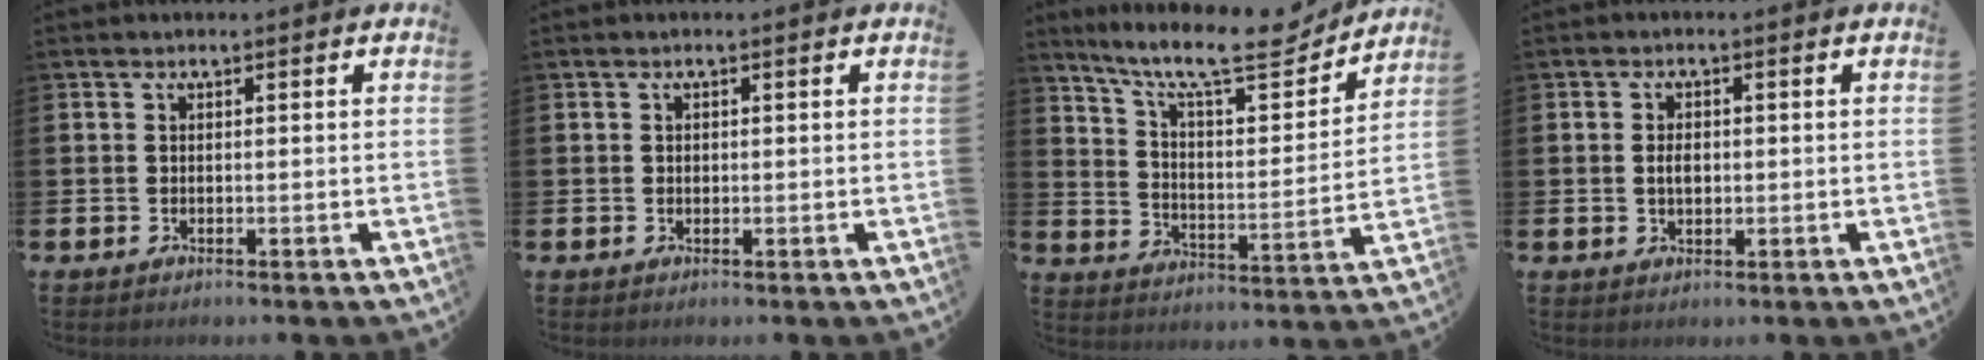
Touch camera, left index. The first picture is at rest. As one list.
[{"total": 0.6, "force": [0.1, 0.5, 0.2], "torque": [0.003, 0.002, -0.001]}, {"total": 12.0, "force": [10.0, 3.0, 5.9], "torque": [-0.125, -0.068, 0.165]}, {"total": 2.2, "force": [0.1, 1.4, 1.7], "torque": [-0.018, 0.001, -0.003]}]